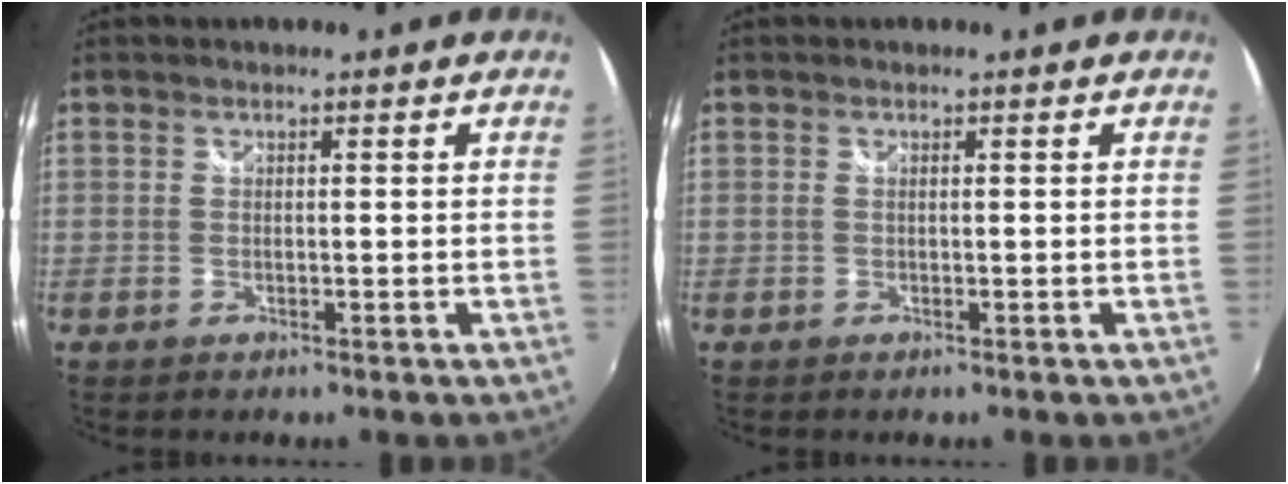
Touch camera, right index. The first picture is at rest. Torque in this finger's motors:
{"motor_torque": [0.03, 0.26, 0.02, 0.01]}